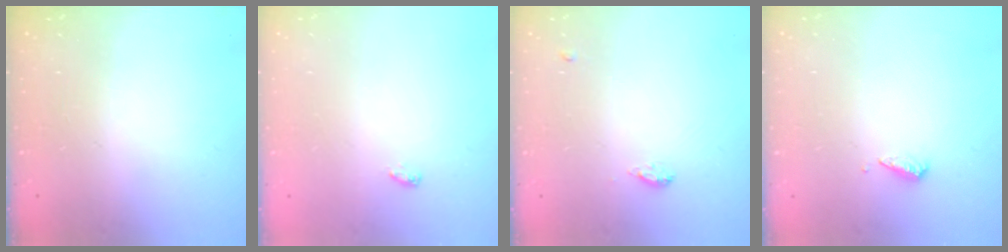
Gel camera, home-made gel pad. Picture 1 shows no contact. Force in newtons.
{"total": 6.4, "press": 3.3, "slide": 5.5}
{"total": 8.1, "press": 5.6, "slide": 5.8}
{"total": 3.1, "press": 3.1, "slide": 0.2}